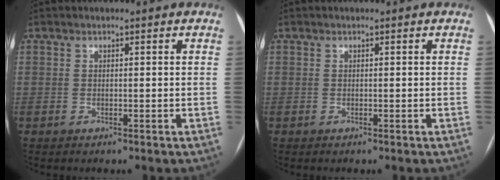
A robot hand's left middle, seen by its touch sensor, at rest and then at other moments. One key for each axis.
{"total": 0.0}